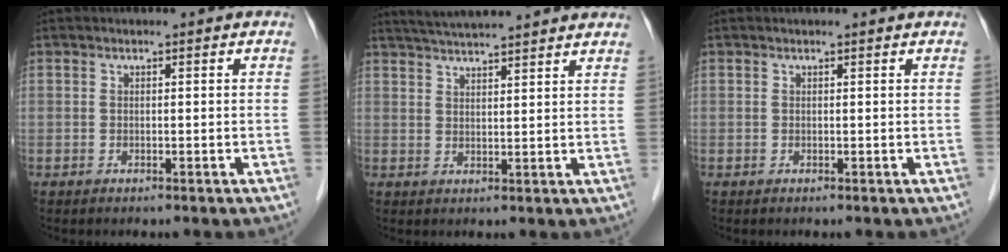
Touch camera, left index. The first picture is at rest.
{"total": 12.9, "force": [11.7, 0.5, 5.4], "torque": [-0.091, 0.034, 0.159]}
{"total": 0.9, "force": [0.8, 0.0, 0.2], "torque": [-0.010, 0.003, 0.007]}